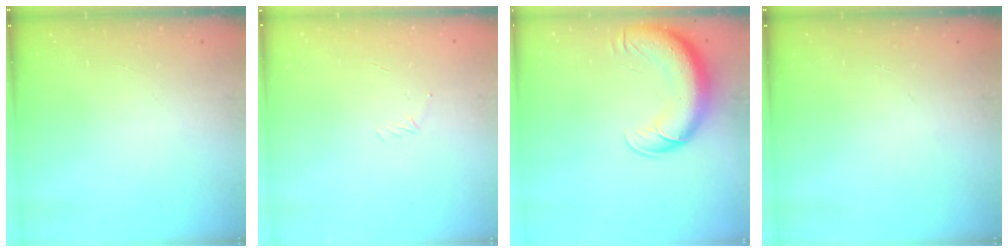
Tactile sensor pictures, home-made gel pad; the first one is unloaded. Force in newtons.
{"total": 2.9, "press": 2.8, "slide": 0.8}
{"total": 13.5, "press": 13.1, "slide": 3.3}
{"total": 0.0}